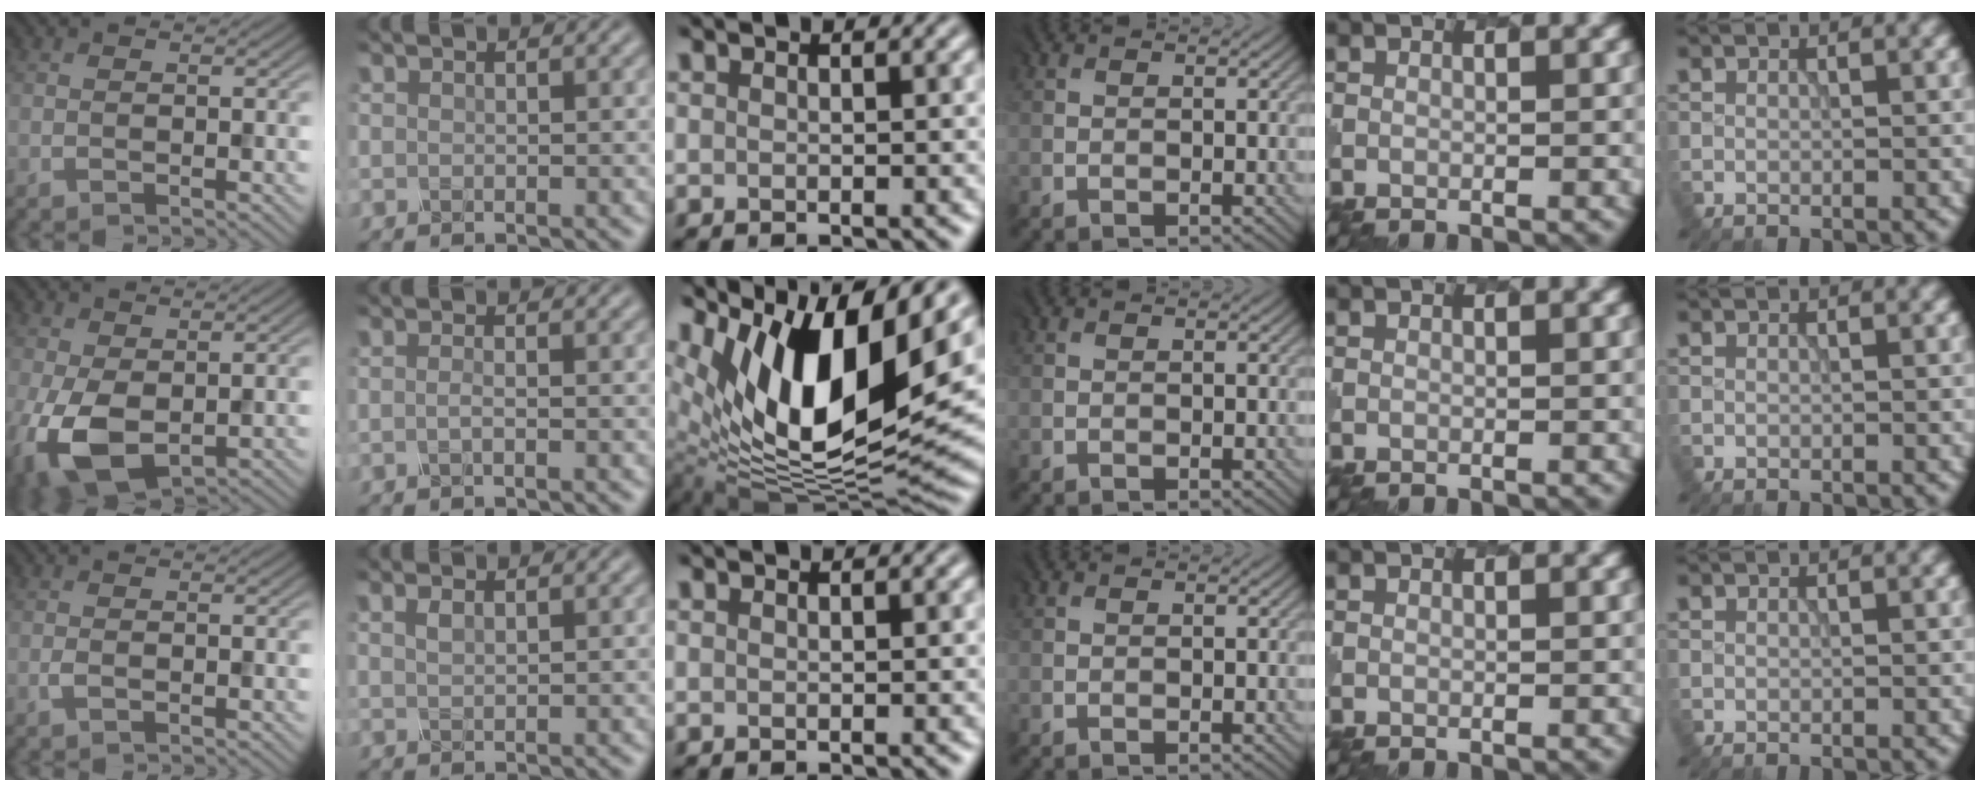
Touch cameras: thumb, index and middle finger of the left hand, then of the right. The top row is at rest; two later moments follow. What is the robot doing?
{"motion": "dispense", "object": "pipette"}